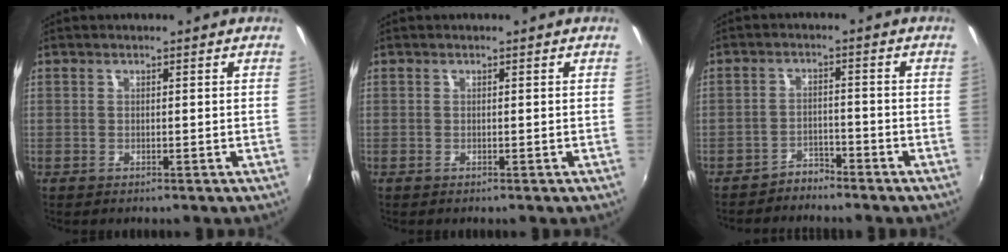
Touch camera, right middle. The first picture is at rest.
{"total": 0.0}
{"total": 3.2, "force": [-3.0, 0.7, 0.3], "torque": [-0.014, 0.006, -0.049]}